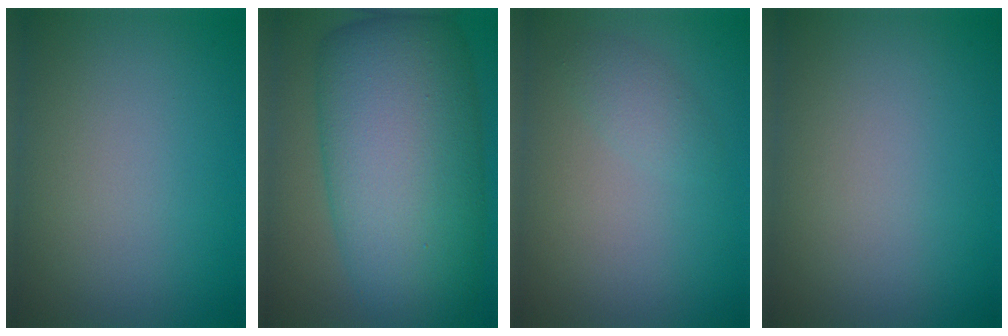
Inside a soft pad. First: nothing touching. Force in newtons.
{"total": 14.7, "press": 14.7, "slide": 0.1}
{"total": 1.4, "press": 1.4, "slide": 0.1}
{"total": 0.0}